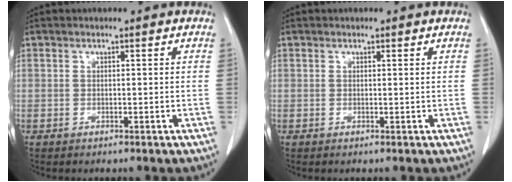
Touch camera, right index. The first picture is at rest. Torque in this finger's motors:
{"motor_torque": [-0.08, 0.00, 0.05, 0.01]}